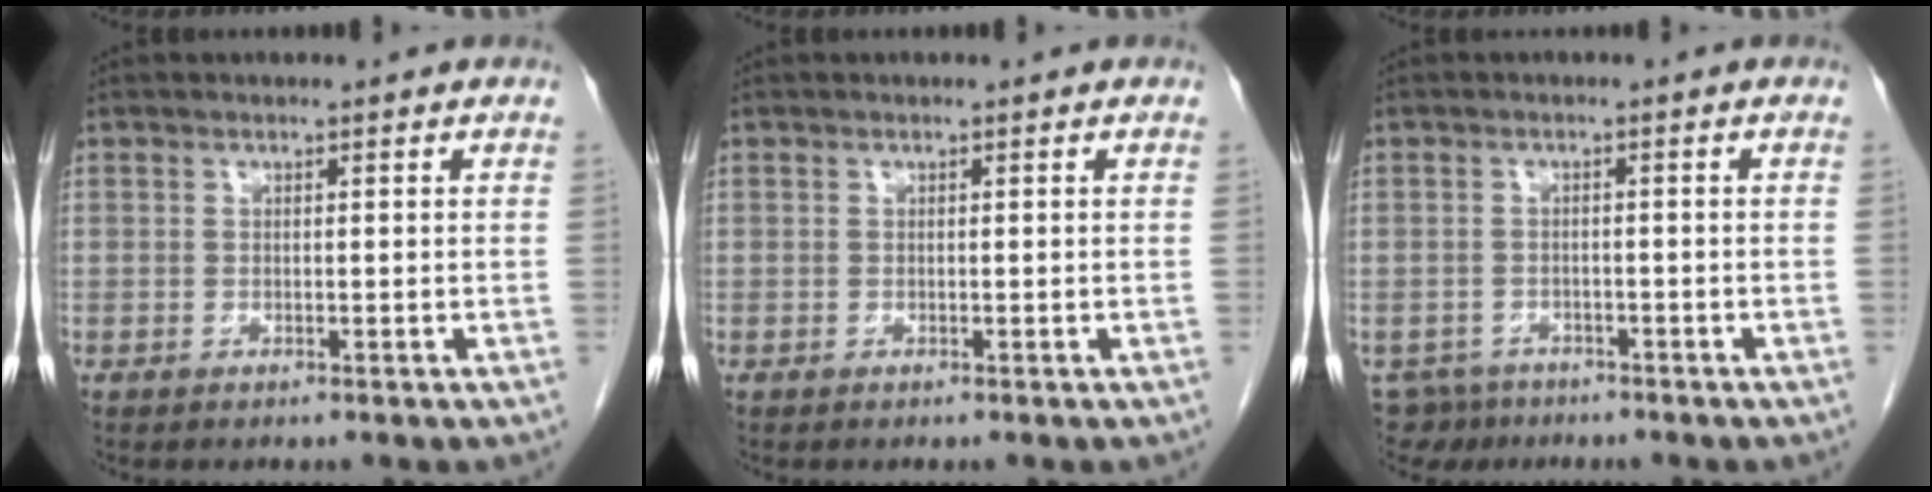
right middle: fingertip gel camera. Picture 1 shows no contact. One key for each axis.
{"total": 0.0}
{"total": 4.3, "fx": -3.5, "fy": 2.5, "fz": -0.2, "tx": 0.007, "ty": -0.001, "tz": -0.056}